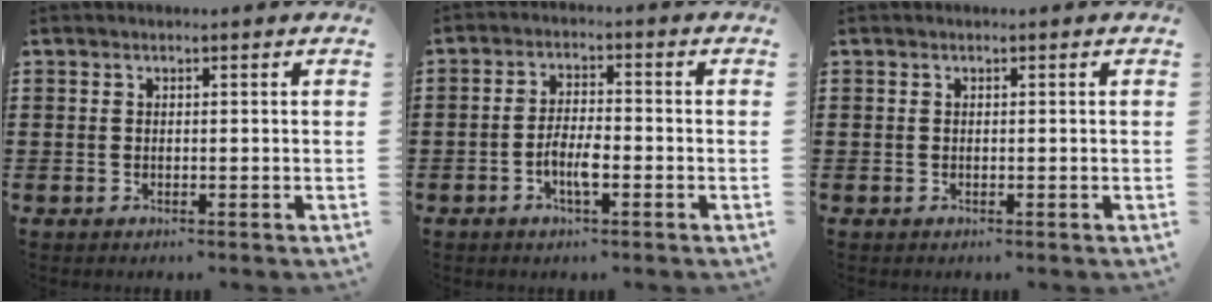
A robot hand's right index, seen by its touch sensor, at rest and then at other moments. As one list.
[{"total": 4.7, "force": [-1.8, 1.4, 4.0], "torque": [-0.083, 0.003, -0.037]}, {"total": 0.0}]